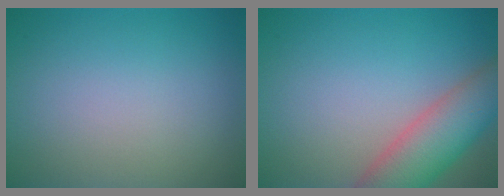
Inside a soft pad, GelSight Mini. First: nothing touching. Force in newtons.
{"total": 6.9, "press": 6.9, "slide": 0.3}